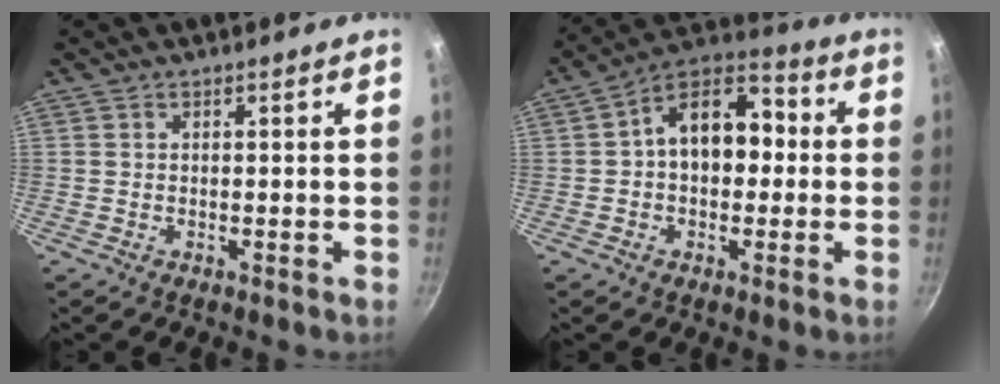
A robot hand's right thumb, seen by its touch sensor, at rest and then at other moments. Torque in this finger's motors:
{"motor_torque": [-0.75, 1.17, 0.73, 0.44, 0.10]}